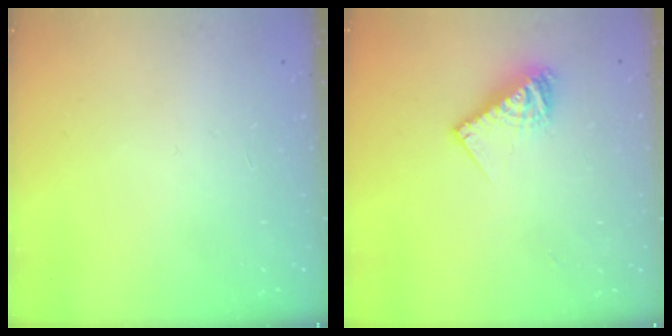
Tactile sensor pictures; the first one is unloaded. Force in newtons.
{"total": 8.9, "press": 8.9, "slide": 0.5}